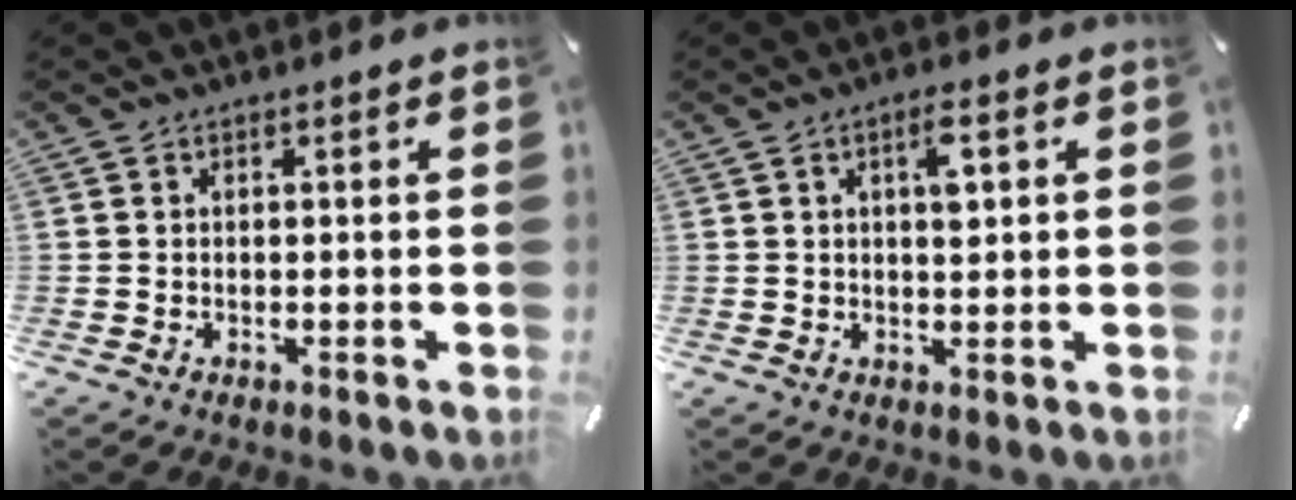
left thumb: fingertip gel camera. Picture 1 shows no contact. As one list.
[{"total": 5.2, "force": [1.5, 1.9, 4.6], "torque": [-0.071, -0.001, 0.019]}]